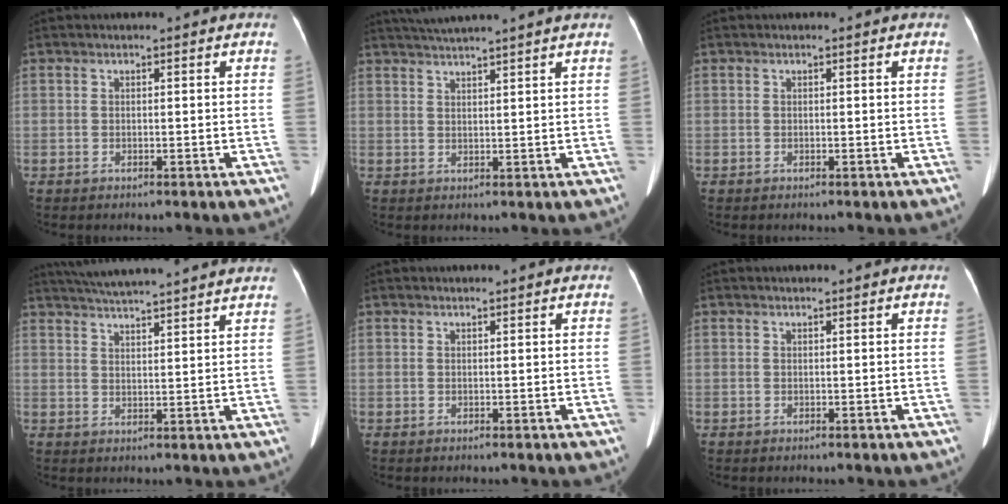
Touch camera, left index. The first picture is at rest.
{"total": 6.2, "force": [5.5, -1.4, 2.5], "torque": [-0.043, 0.023, 0.086]}
{"total": 0.0}
{"total": 16.8, "force": [15.3, 0.4, 6.8], "torque": [-0.117, 0.025, 0.209]}
{"total": 1.4, "force": [1.3, -0.1, 0.4], "torque": [-0.007, 0.013, 0.022]}
{"total": 1.1, "force": [1.1, -0.1, 0.4], "torque": [-0.007, 0.012, 0.020]}